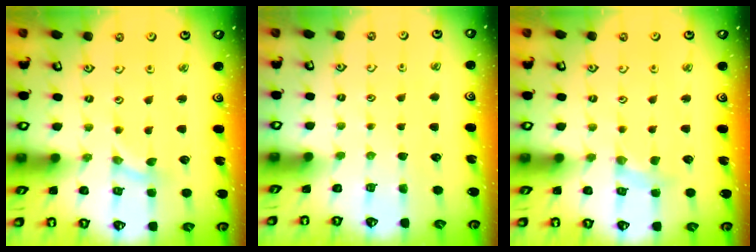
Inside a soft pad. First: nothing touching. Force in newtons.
{"total": 0.0}
{"total": 2.2, "press": 2.2, "slide": 0.4}